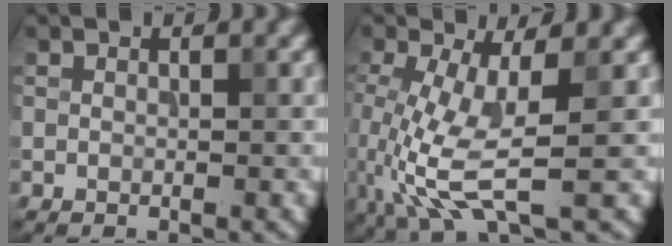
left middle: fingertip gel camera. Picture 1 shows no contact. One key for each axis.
{"total": 6.1, "fx": -1.1, "fy": 1.5, "fz": 5.8, "tx": -0.147, "ty": -0.012, "tz": -0.014}